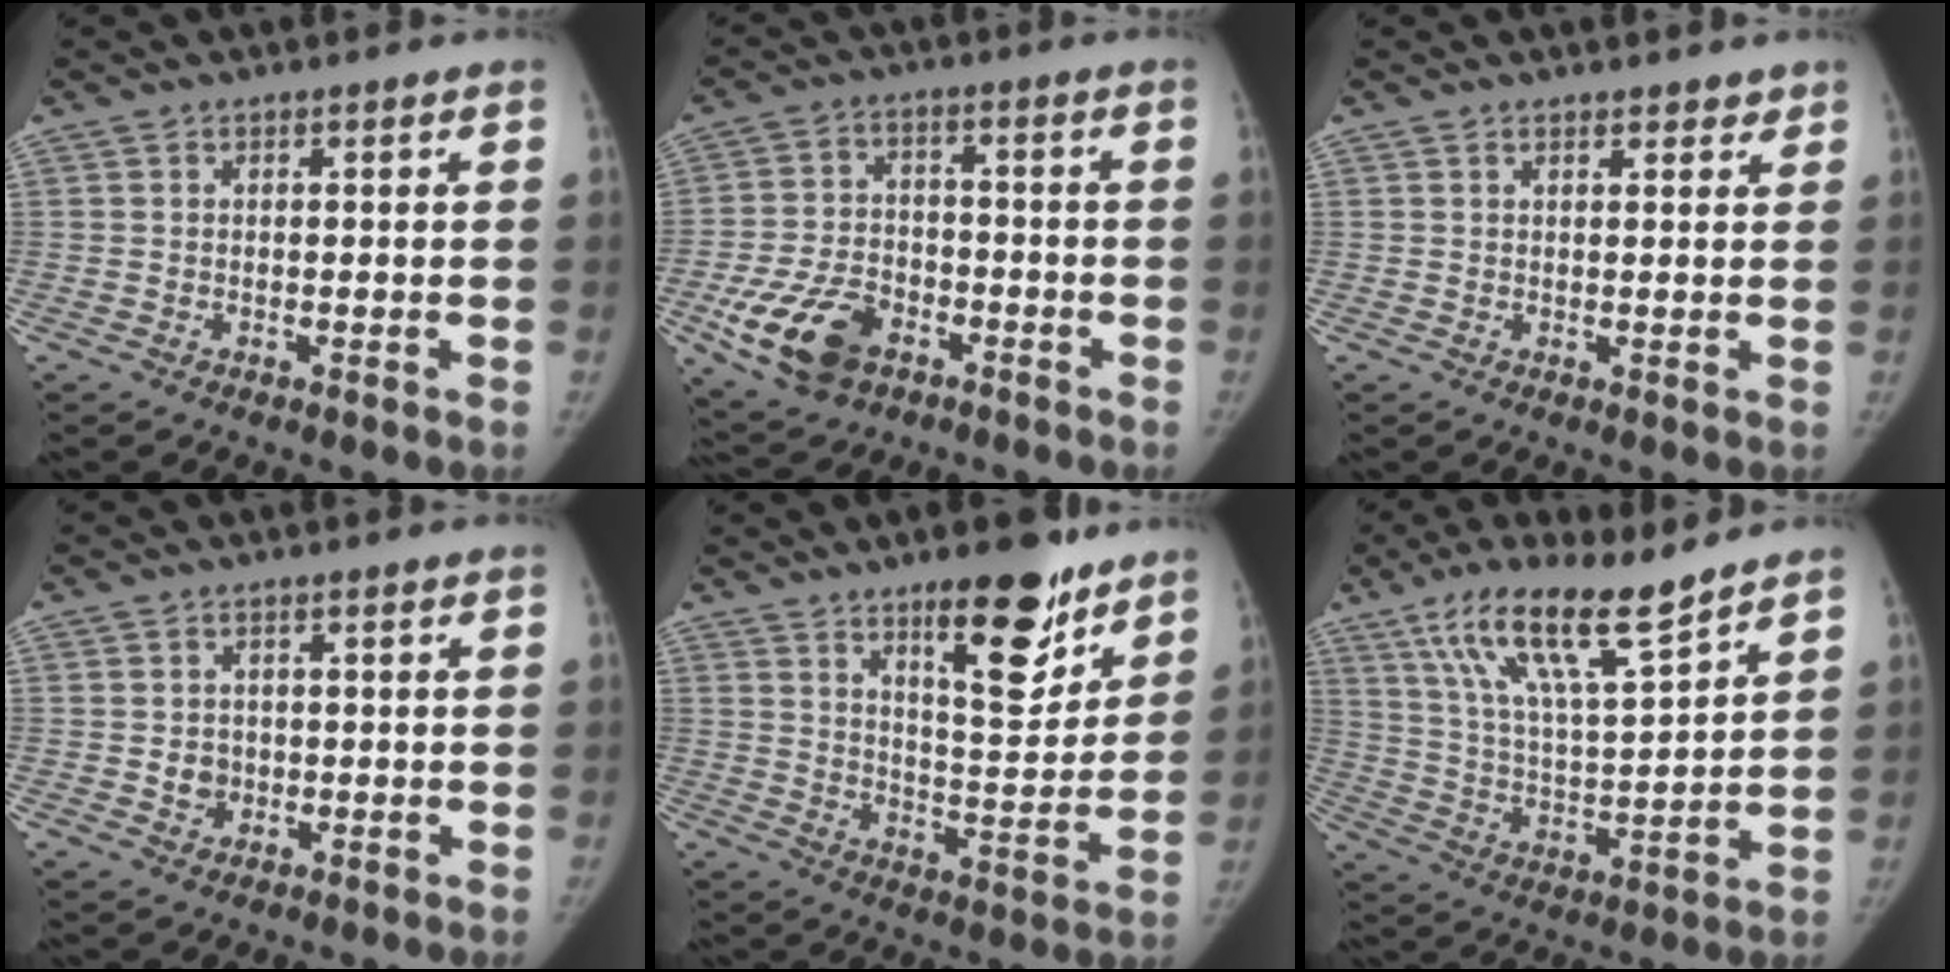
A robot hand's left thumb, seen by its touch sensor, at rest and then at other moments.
{"total": 12.7, "force": [-6.0, 8.2, 7.7], "torque": [-0.135, 0.021, -0.101]}
{"total": 2.5, "force": [2.1, 1.1, 0.9], "torque": [0.006, -0.008, 0.024]}
{"total": 2.8, "force": [-0.2, 2.5, 1.1], "torque": [-0.005, 0.003, 0.001]}
{"total": 15.2, "force": [10.0, 4.9, 10.3], "torque": [-0.112, -0.072, 0.157]}
{"total": 15.9, "force": [11.0, 3.2, 11.1], "torque": [-0.188, -0.054, 0.210]}